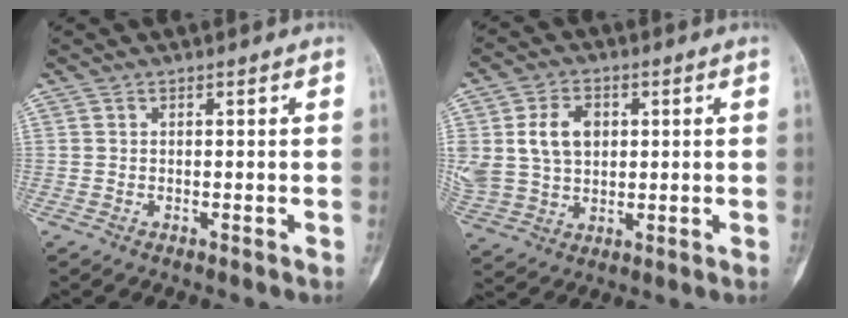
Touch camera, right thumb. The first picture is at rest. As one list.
[{"total": 12.1, "force": [2.6, 8.9, 7.8], "torque": [-0.146, 0.000, 0.059]}]